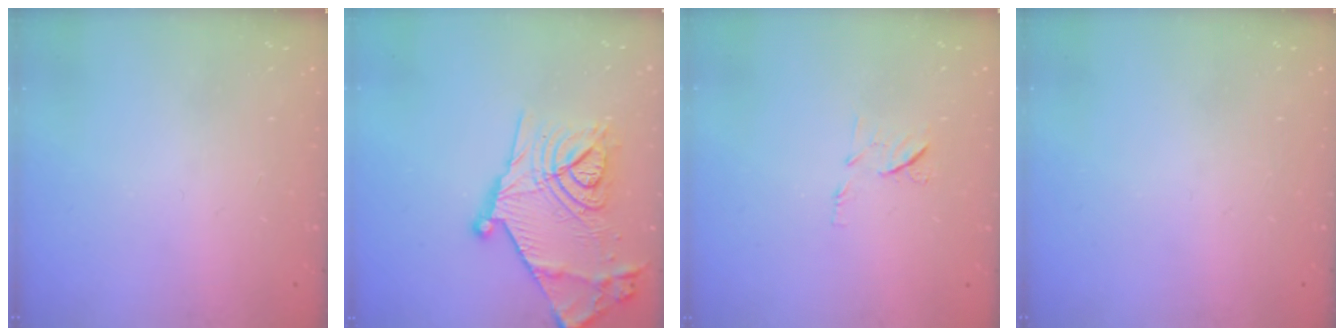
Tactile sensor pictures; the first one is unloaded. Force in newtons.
{"total": 22.3, "press": 22.3, "slide": 1.1}
{"total": 6.7, "press": 6.6, "slide": 1.0}
{"total": 0.0}